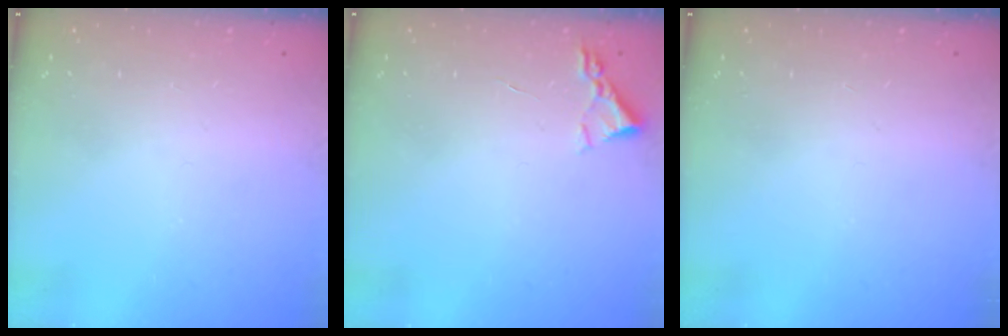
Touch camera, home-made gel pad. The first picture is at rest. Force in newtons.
{"total": 2.2, "press": 2.2, "slide": 0.3}
{"total": 0.0}